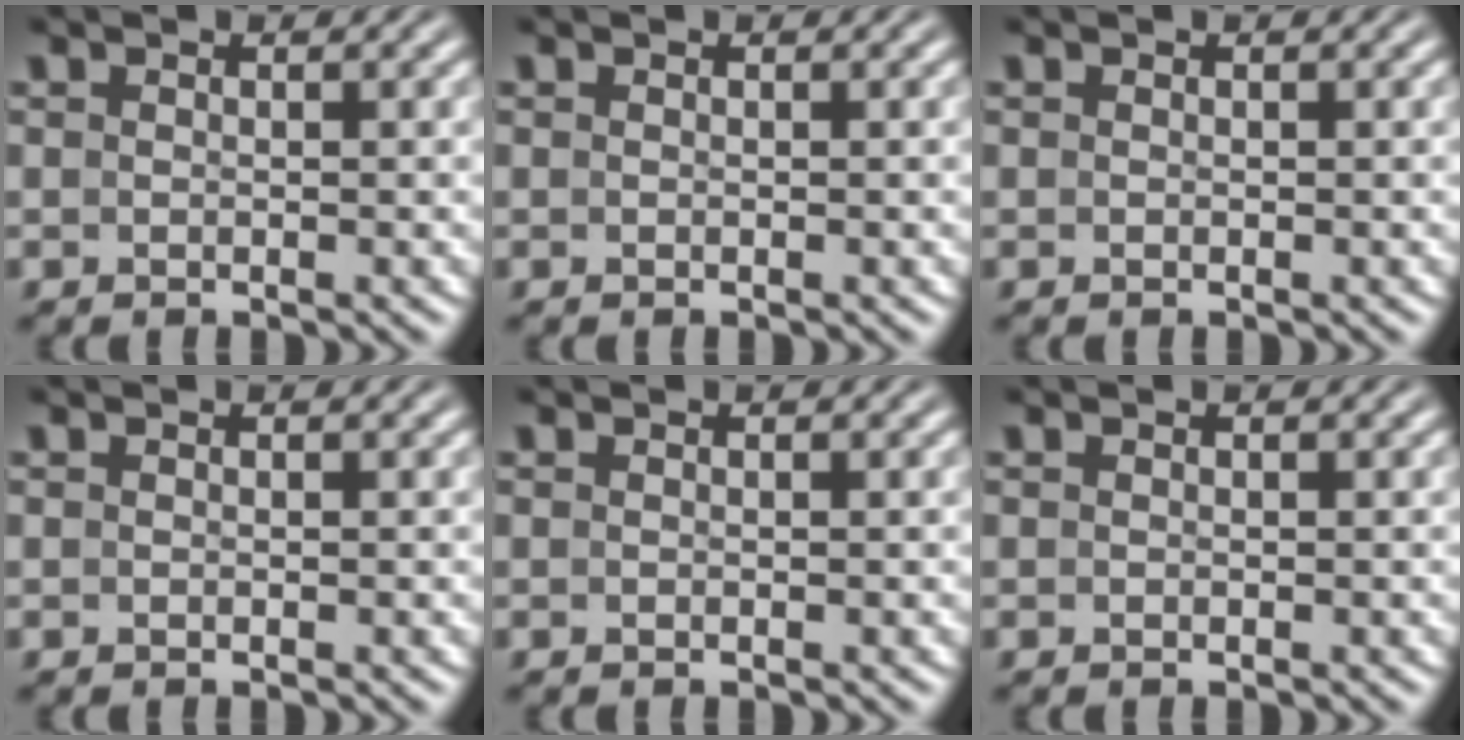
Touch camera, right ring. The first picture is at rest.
{"total": 0.0}
{"total": 0.0}
{"total": 0.0}
{"total": 0.0}
{"total": 0.0}